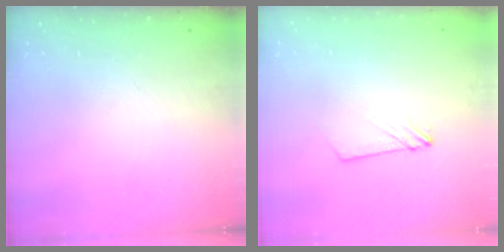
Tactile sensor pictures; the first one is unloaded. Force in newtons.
{"total": 2.8, "press": 2.8, "slide": 0.3}